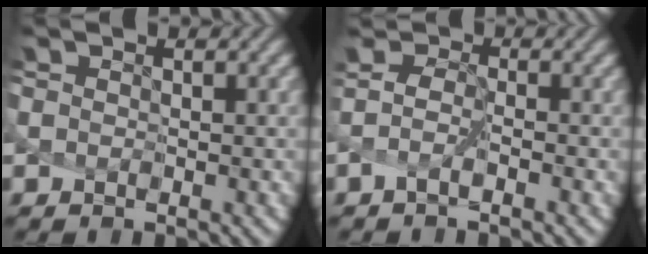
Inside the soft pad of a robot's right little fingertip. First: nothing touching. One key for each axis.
{"total": 1.3, "fx": -0.9, "fy": -0.1, "fz": 0.9, "tx": -0.027, "ty": -0.002, "tz": -0.019}